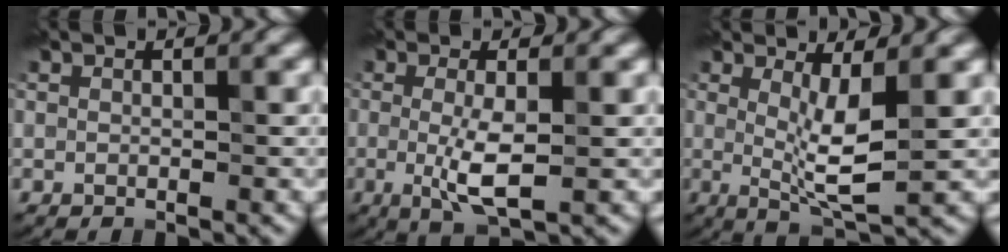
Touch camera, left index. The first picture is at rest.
{"total": 3.9, "force": [-0.4, 0.7, 3.9], "torque": [-0.078, -0.010, -0.005]}
{"total": 4.5, "force": [0.5, 0.9, 4.4], "torque": [-0.080, -0.013, 0.012]}